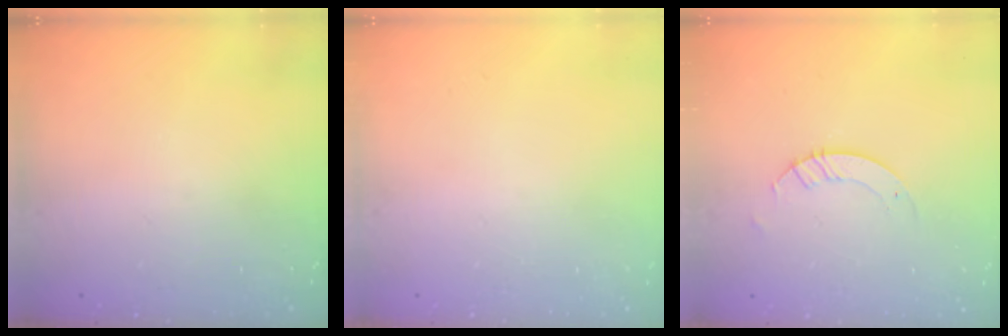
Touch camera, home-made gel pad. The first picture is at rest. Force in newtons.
{"total": 0.0}
{"total": 3.3, "press": 3.3, "slide": 0.2}